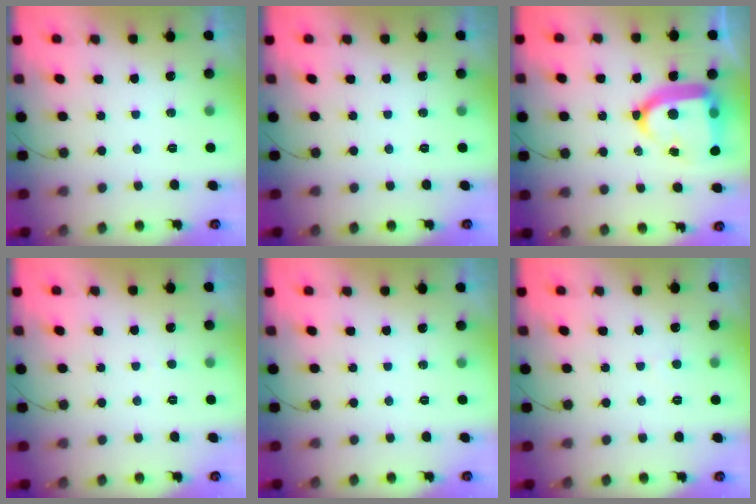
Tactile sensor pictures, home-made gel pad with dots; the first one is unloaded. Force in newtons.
{"total": 0.0}
{"total": 19.3, "press": 19.2, "slide": 1.9}
{"total": 0.7, "press": 0.7, "slide": 0.1}
{"total": 0.0}
{"total": 2.5, "press": 2.5, "slide": 0.2}